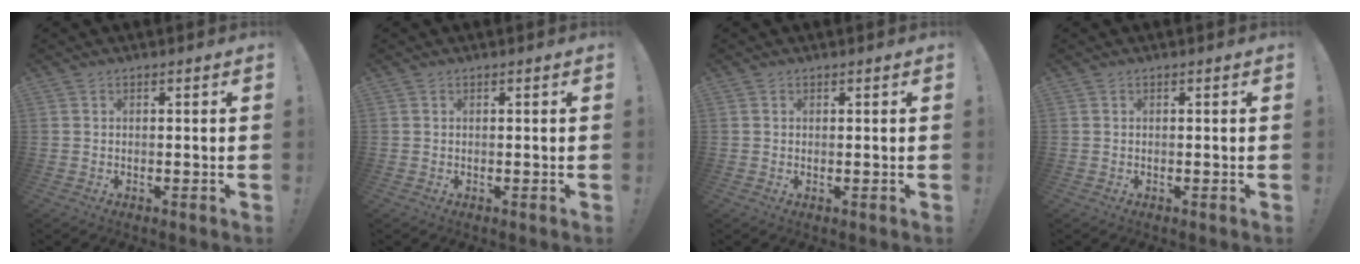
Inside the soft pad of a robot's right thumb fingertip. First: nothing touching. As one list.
[{"total": 0.0}, {"total": 0.5, "force": [0.4, 0.0, 0.3], "torque": [-0.003, -0.001, 0.006]}, {"total": 0.0}]